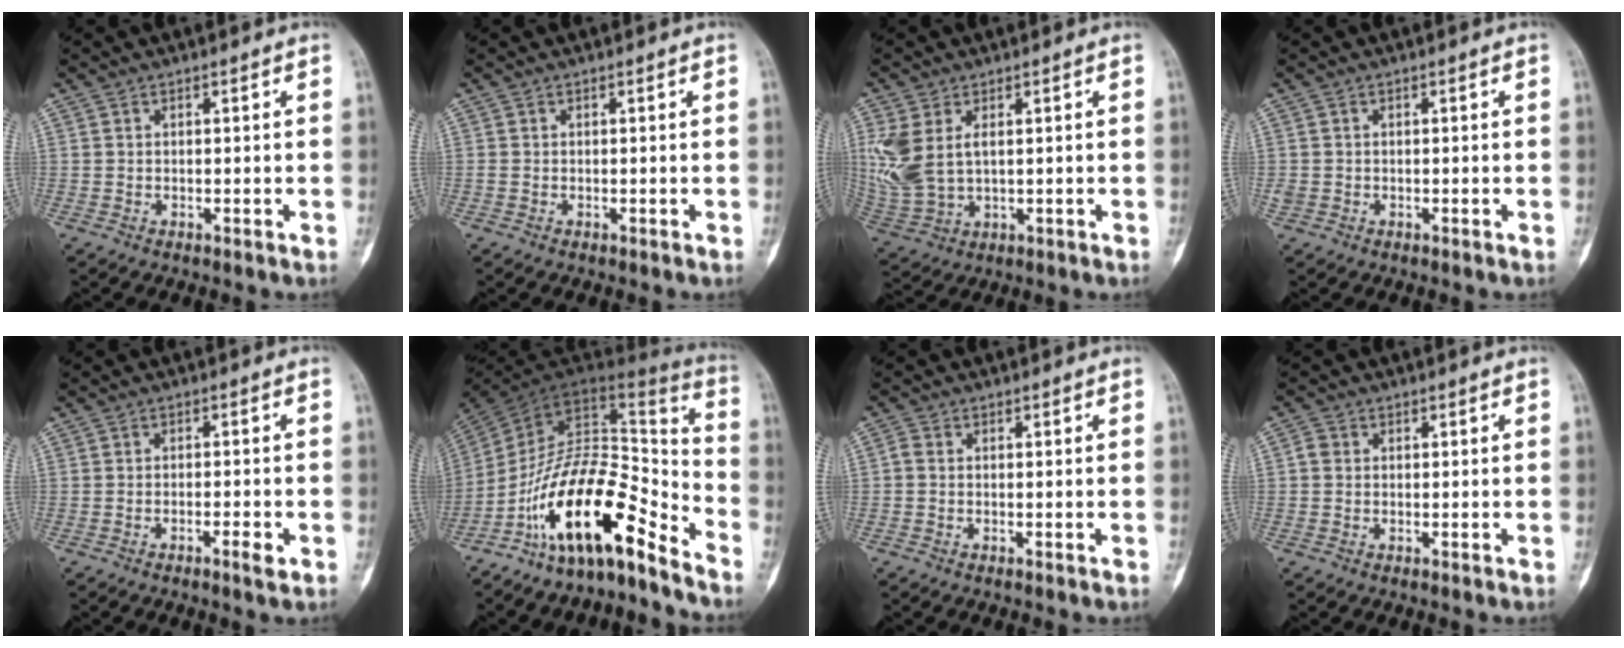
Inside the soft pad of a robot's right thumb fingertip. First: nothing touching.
{"total": 0.0}
{"total": 10.6, "force": [2.4, 6.7, 7.9], "torque": [-0.189, -0.002, 0.064]}
{"total": 1.3, "force": [-0.1, 1.2, 0.4], "torque": [-0.008, 0.002, 0.001]}
{"total": 2.4, "force": [-1.2, 0.5, 2.0], "torque": [-0.032, 0.003, -0.024]}
{"total": 20.7, "force": [-13.0, 7.1, 14.5], "torque": [-0.213, 0.119, -0.224]}
{"total": 1.2, "force": [-0.1, 0.9, 0.7], "torque": [-0.009, 0.000, -0.008]}
{"total": 1.6, "force": [0.1, 1.4, 0.7], "torque": [-0.004, 0.004, -0.001]}